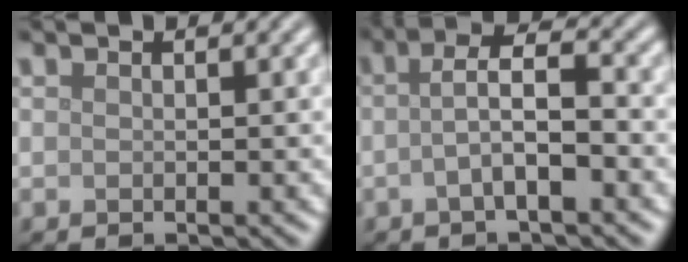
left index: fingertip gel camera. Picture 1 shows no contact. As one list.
[{"total": 3.6, "force": [-0.7, 0.9, 3.4], "torque": [-0.064, 0.009, -0.019]}]